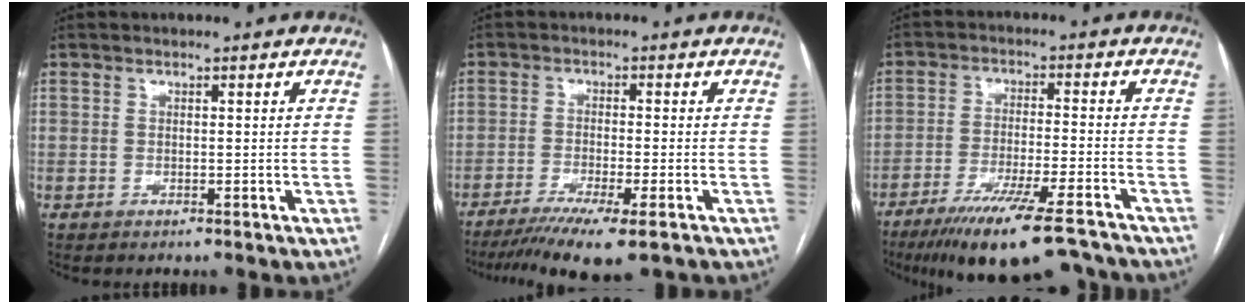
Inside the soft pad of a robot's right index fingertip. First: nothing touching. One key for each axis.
{"total": 10.7, "fx": -7.5, "fy": 0.7, "fz": 7.5, "tx": -0.119, "ty": -0.022, "tz": -0.118}
{"total": 16.6, "fx": -13.0, "fy": 2.1, "fz": 10.0, "tx": -0.149, "ty": -0.025, "tz": -0.205}